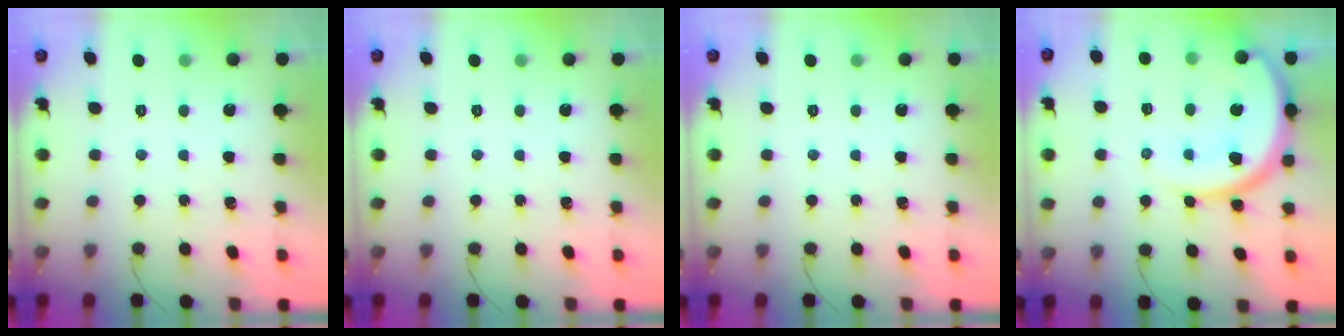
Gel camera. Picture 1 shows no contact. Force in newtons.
{"total": 0.0}
{"total": 0.0}
{"total": 13.8, "press": 13.8, "slide": 1.2}